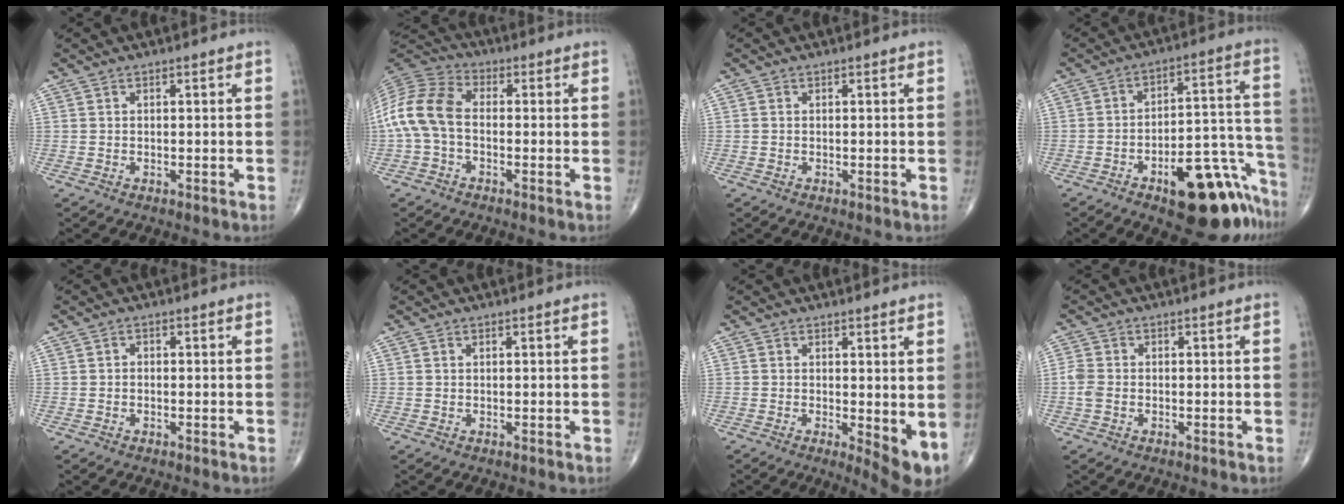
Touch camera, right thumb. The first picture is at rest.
{"total": 11.5, "force": [-1.1, 7.3, 8.7], "torque": [-0.185, 0.030, -0.034]}
{"total": 0.0}
{"total": 19.0, "force": [-11.4, 7.6, 13.2], "torque": [-0.094, 0.107, -0.155]}
{"total": 0.7, "force": [-0.2, 0.5, 0.3], "torque": [-0.001, 0.002, -0.006]}
{"total": 0.0}
{"total": 6.1, "force": [-0.1, 2.1, 5.7], "torque": [-0.077, -0.016, 0.002]}
{"total": 2.9, "force": [-0.6, 2.1, 1.9], "torque": [-0.050, 0.005, -0.015]}